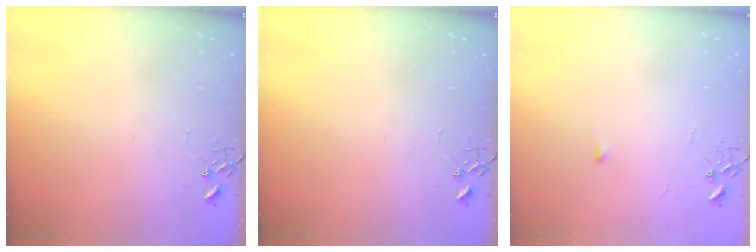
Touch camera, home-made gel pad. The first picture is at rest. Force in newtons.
{"total": 0.0}
{"total": 3.0, "press": 2.9, "slide": 0.4}